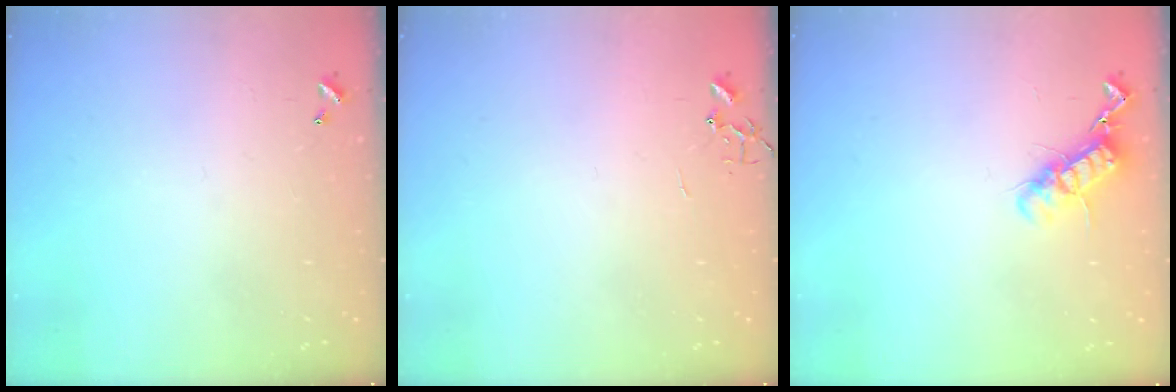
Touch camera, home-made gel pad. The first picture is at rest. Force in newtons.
{"total": 0.0}
{"total": 12.1, "press": 12.1, "slide": 0.4}